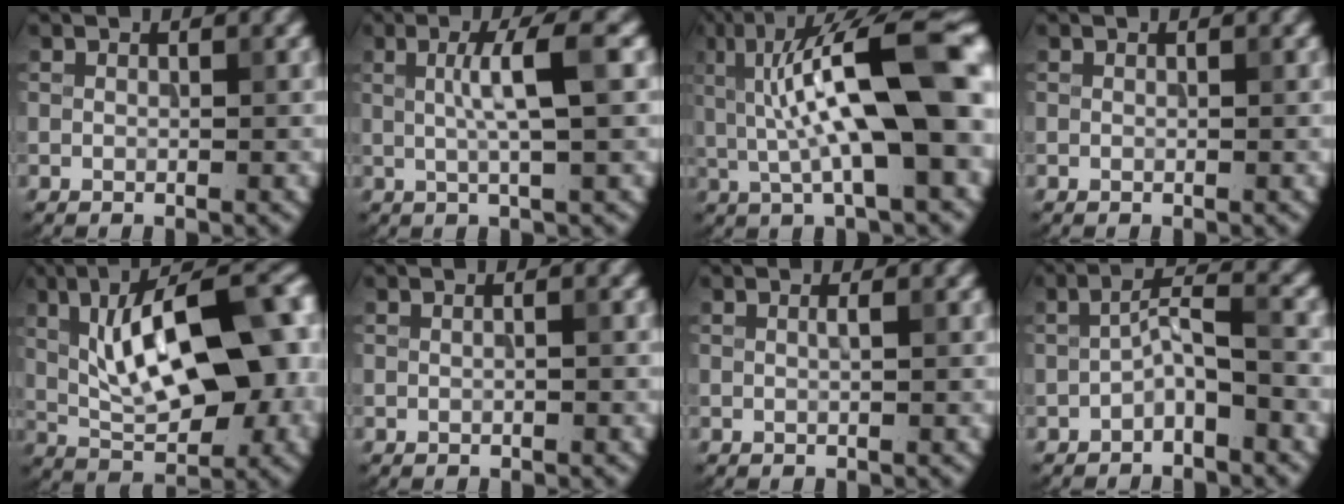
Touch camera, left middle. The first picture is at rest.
{"total": 4.5, "force": [0.7, 0.7, 4.4], "torque": [-0.073, 0.009, 0.009]}
{"total": 13.1, "force": [1.3, 3.9, 12.5], "torque": [-0.190, 0.024, 0.012]}
{"total": 0.0}
{"total": 15.5, "force": [1.9, 7.0, 13.7], "torque": [-0.172, 0.024, 0.018]}
{"total": 1.0, "force": [0.3, 0.4, 0.9], "torque": [-0.005, -0.007, -0.003]}
{"total": 0.6, "force": [0.1, 0.1, 0.6], "torque": [-0.011, 0.005, 0.001]}
{"total": 2.9, "force": [-1.4, 0.7, 2.5], "torque": [-0.047, 0.016, -0.029]}